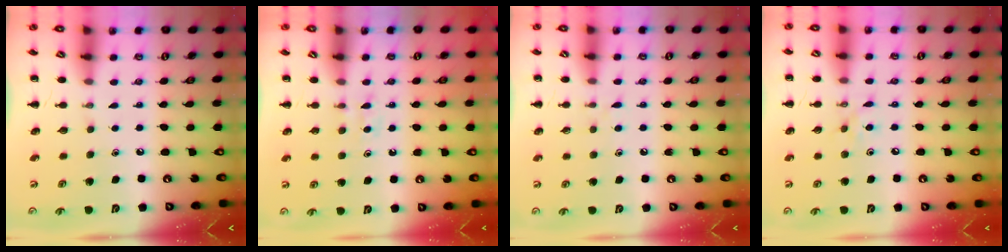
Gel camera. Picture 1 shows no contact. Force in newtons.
{"total": 3.5, "press": 3.3, "slide": 1.2}
{"total": 4.8, "press": 4.4, "slide": 1.9}
{"total": 4.3, "press": 4.1, "slide": 1.2}